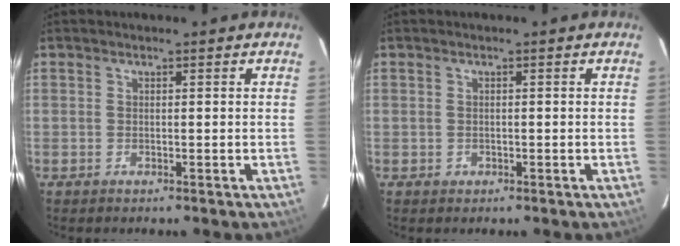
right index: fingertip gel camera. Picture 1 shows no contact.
{"total": 0.8, "force": [-0.4, 0.8, 0.0], "torque": [0.004, 0.000, -0.003]}